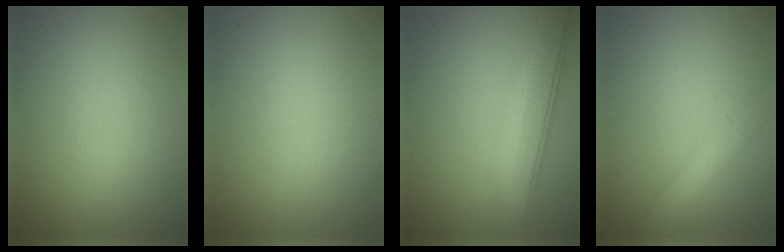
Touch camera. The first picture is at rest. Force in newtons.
{"total": 0.0}
{"total": 4.6, "press": 4.6, "slide": 0.4}
{"total": 2.9, "press": 2.9, "slide": 0.1}